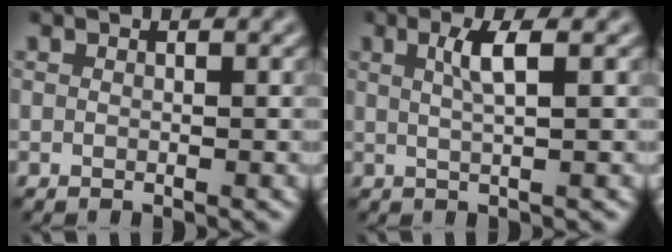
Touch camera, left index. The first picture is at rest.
{"total": 2.4, "force": [0.6, 0.6, 2.3], "torque": [-0.041, -0.002, 0.007]}